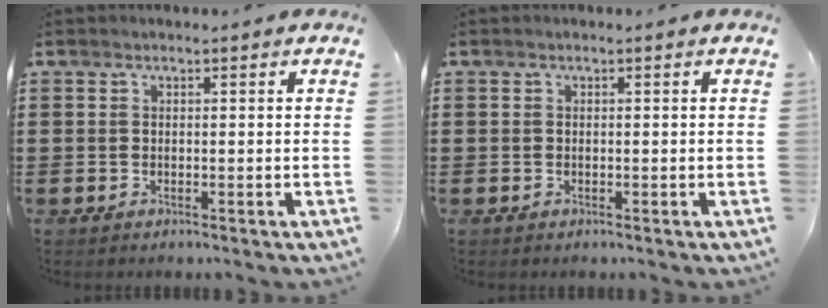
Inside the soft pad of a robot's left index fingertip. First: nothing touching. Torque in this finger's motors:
{"motor_torque": [-0.05, -0.05, 0.00, 0.00]}